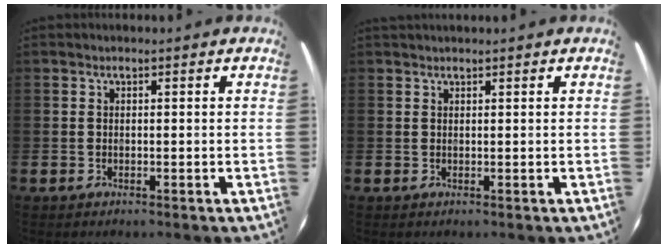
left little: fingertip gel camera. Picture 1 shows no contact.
{"total": 0.7, "force": [0.7, 0.0, 0.0], "torque": [-0.001, 0.001, 0.014]}